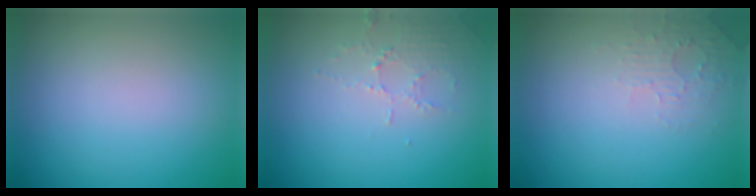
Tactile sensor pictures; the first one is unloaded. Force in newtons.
{"total": 1.9, "press": 1.8, "slide": 0.4}
{"total": 1.6, "press": 1.6, "slide": 0.4}